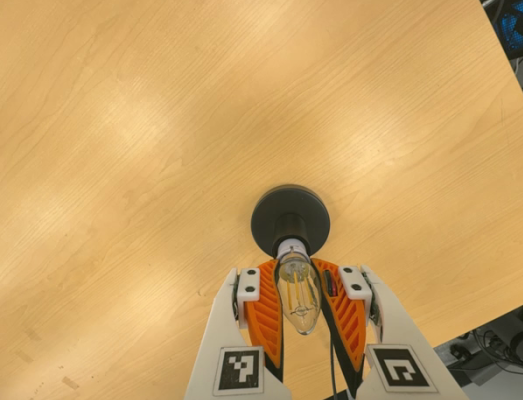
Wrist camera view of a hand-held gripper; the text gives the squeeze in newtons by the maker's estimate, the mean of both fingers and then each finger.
{"total": 26.2, "left": 30.0, "right": 22.4}